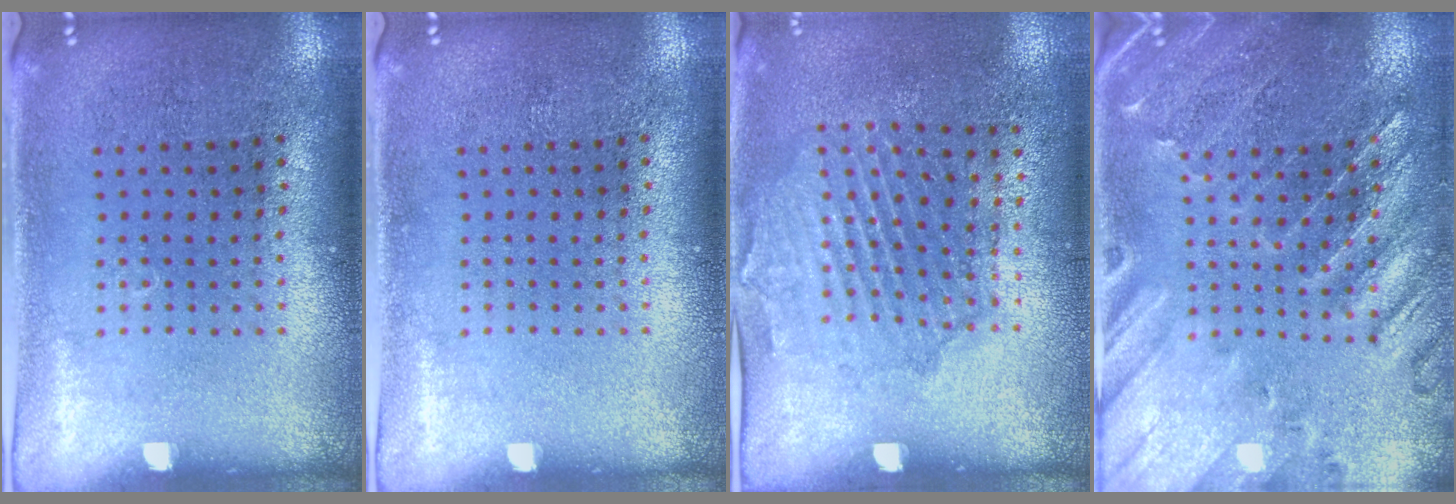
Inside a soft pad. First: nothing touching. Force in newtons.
{"total": 0.0}
{"total": 1.6, "press": 1.4, "slide": 0.7}
{"total": 0.6, "press": 0.5, "slide": 0.4}